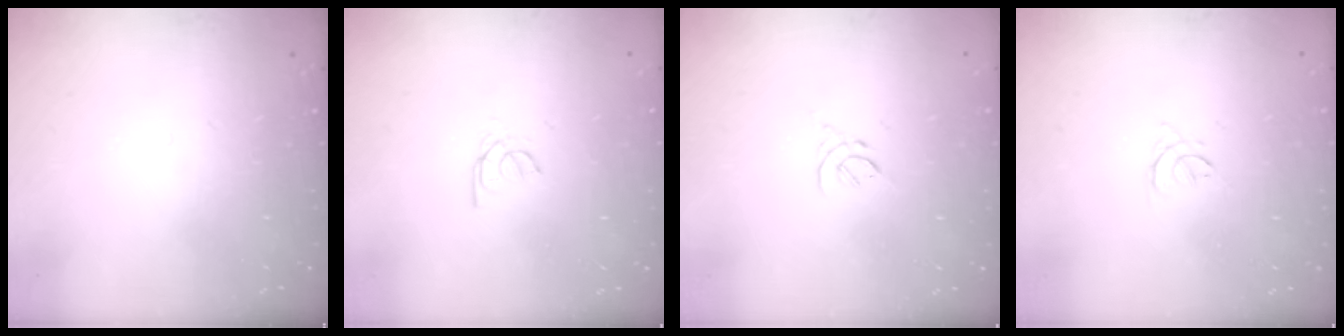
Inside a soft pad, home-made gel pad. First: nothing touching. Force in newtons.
{"total": 2.4, "press": 2.4, "slide": 0.3}
{"total": 2.6, "press": 2.5, "slide": 0.7}
{"total": 2.4, "press": 2.3, "slide": 0.6}